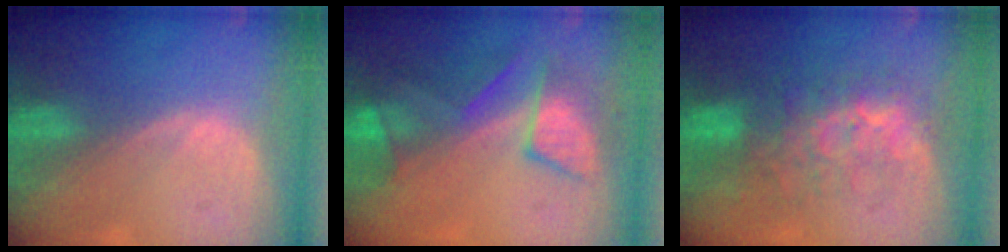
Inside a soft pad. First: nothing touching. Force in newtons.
{"total": 7.5, "press": 7.4, "slide": 1.1}
{"total": 8.2, "press": 8.0, "slide": 1.8}